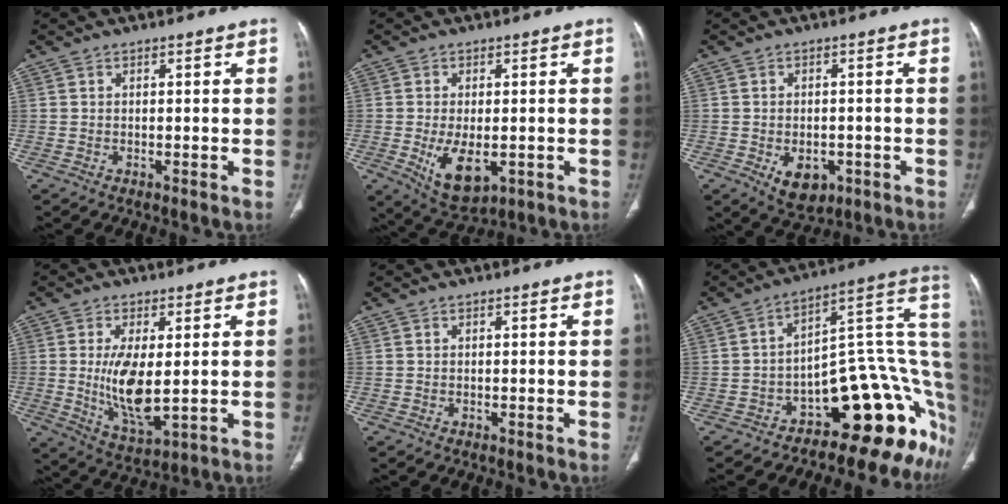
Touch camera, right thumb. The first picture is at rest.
{"total": 8.7, "force": [-2.1, 4.6, 7.1], "torque": [-0.115, -0.015, -0.017]}
{"total": 6.5, "force": [-2.2, 4.3, 4.3], "torque": [-0.054, 0.007, -0.018]}
{"total": 10.5, "force": [0.2, 4.3, 9.6], "torque": [-0.181, -0.024, 0.017]}
{"total": 0.0}
{"total": 23.3, "force": [-9.1, 11.0, 18.5], "torque": [-0.100, 0.122, -0.119]}